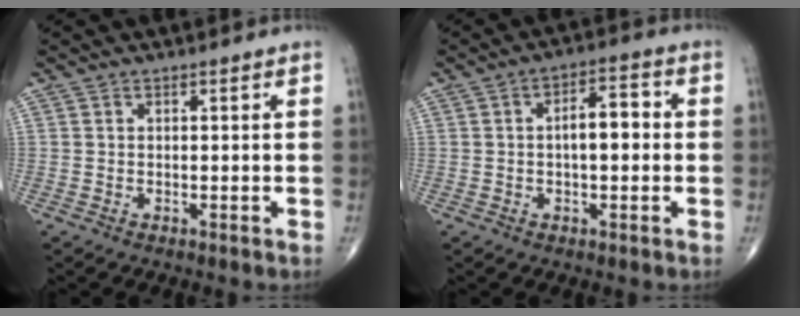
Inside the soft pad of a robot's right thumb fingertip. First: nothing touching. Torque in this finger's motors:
{"motor_torque": [1.20, 2.31, 0.72, -0.03, 0.05]}